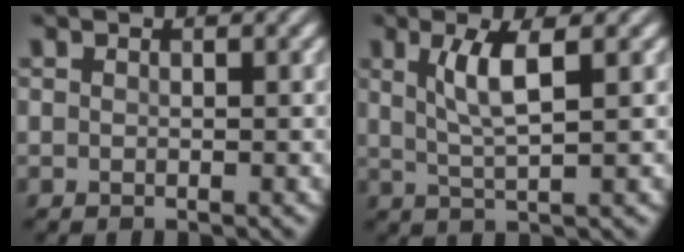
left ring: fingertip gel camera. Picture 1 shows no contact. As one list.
[{"total": 3.7, "force": [1.2, 0.7, 3.4], "torque": [-0.068, 0.000, 0.027]}]